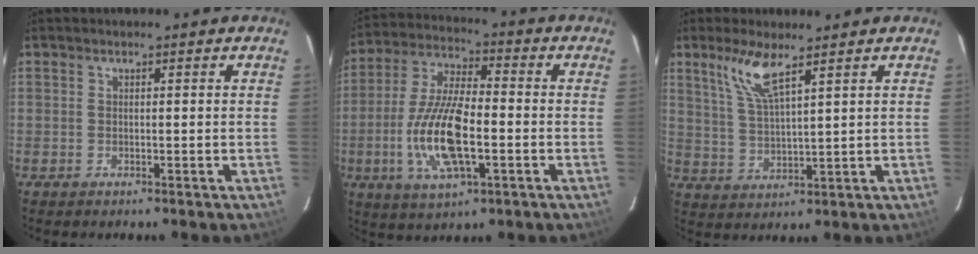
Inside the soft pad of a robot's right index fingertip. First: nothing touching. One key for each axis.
{"total": 15.0, "fx": -3.8, "fy": 5.3, "fz": 13.5, "tx": -0.284, "ty": -0.005, "tz": -0.072}
{"total": 7.2, "fx": 4.7, "fy": 1.2, "fz": 5.3, "tx": -0.115, "ty": -0.001, "tz": 0.102}